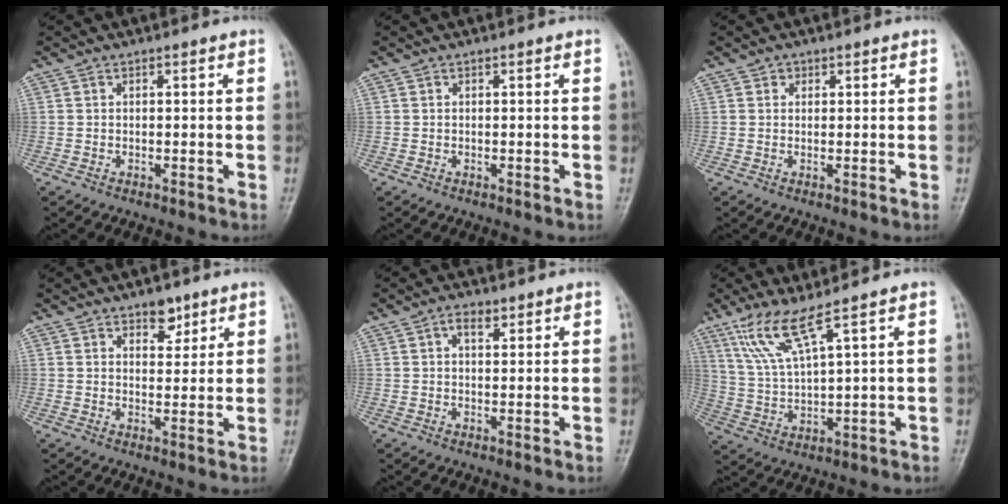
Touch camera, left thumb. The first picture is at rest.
{"total": 0.0}
{"total": 0.9, "force": [0.4, 0.8, 0.0], "torque": [0.012, -0.001, 0.005]}
{"total": 3.9, "force": [2.6, 2.2, 1.9], "torque": [-0.001, -0.016, 0.040]}
{"total": 2.6, "force": [1.4, 1.3, 1.8], "torque": [-0.024, -0.004, 0.021]}
{"total": 7.8, "force": [5.3, 0.3, 5.7], "torque": [-0.125, -0.028, 0.121]}